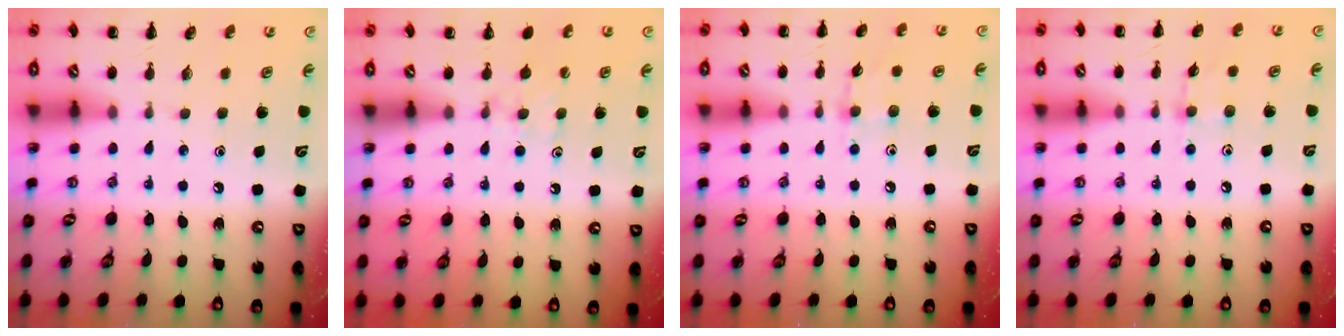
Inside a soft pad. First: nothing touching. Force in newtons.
{"total": 6.9, "press": 6.6, "slide": 2.0}
{"total": 5.0, "press": 4.9, "slide": 1.2}
{"total": 4.0, "press": 3.7, "slide": 1.4}